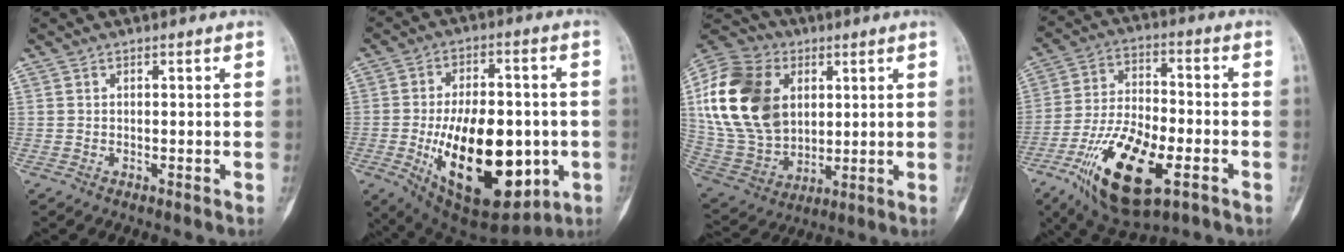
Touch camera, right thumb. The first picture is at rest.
{"total": 25.1, "force": [-5.1, 13.0, 20.8], "torque": [-0.320, -0.006, -0.052]}
{"total": 22.9, "force": [5.1, 16.4, 15.1], "torque": [-0.292, -0.007, 0.100]}
{"total": 19.7, "force": [-8.2, 8.4, 15.8], "torque": [-0.290, 0.021, -0.137]}